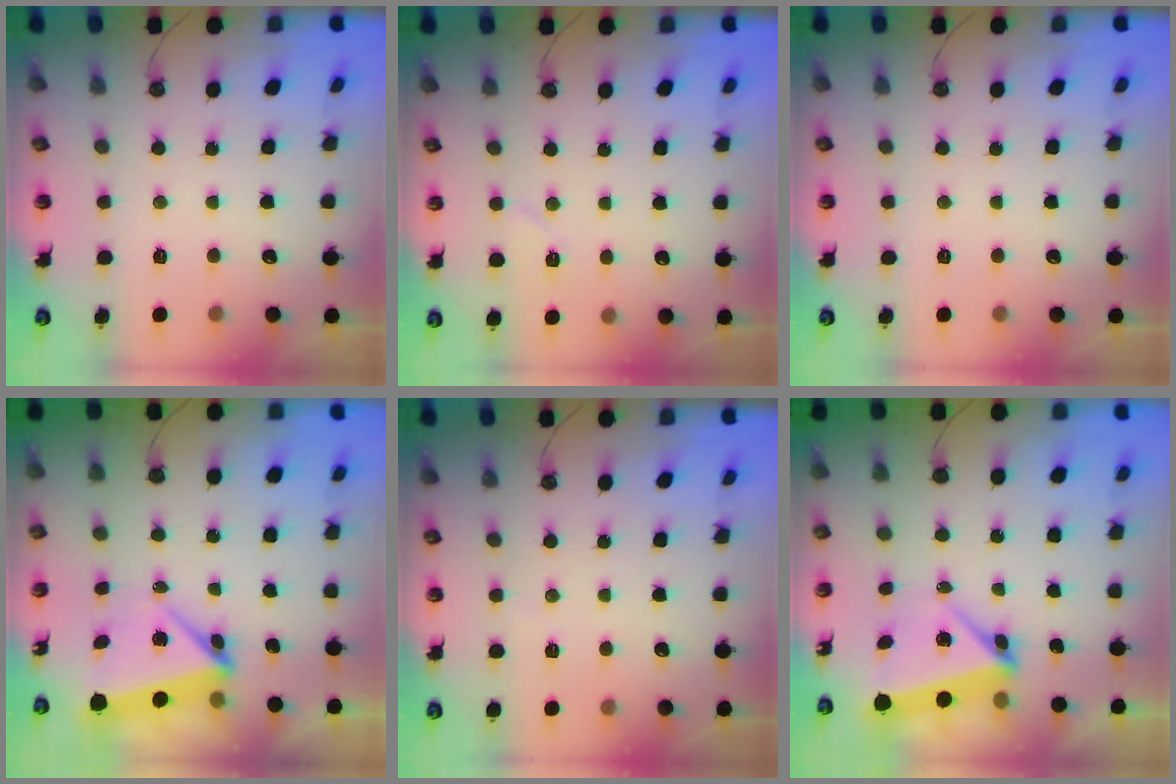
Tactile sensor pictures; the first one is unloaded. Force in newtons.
{"total": 5.2, "press": 5.1, "slide": 0.9}
{"total": 0.0}
{"total": 5.5, "press": 5.5, "slide": 0.8}
{"total": 1.6, "press": 1.4, "slide": 0.7}
{"total": 5.6, "press": 5.6, "slide": 0.6}